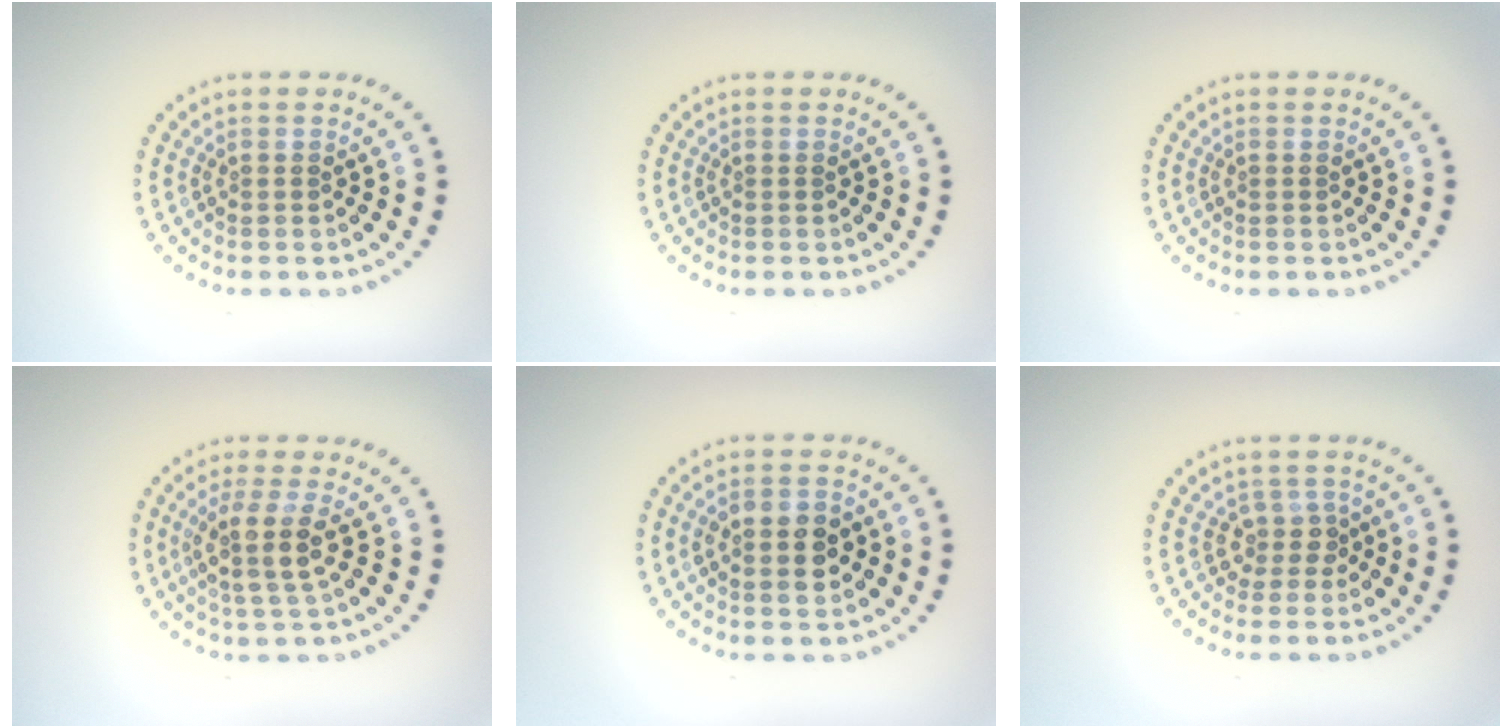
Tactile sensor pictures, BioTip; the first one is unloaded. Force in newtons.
{"total": 0.0}
{"total": 0.0}
{"total": 3.3, "press": 2.7, "slide": 1.9}
{"total": 3.8, "press": 3.8, "slide": 0.2}
{"total": 1.8, "press": 1.3, "slide": 1.3}